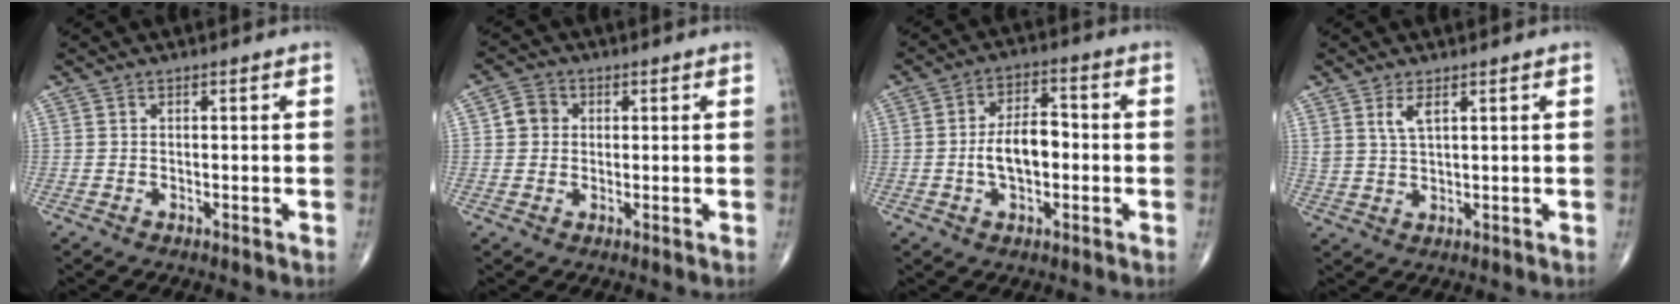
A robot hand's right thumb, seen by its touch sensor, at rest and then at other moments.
{"total": 3.8, "force": [0.6, 3.5, 1.5], "torque": [-0.012, 0.005, 0.004]}
{"total": 8.3, "force": [-1.1, 4.5, 6.8], "torque": [-0.110, 0.024, -0.024]}
{"total": 3.1, "force": [1.7, 1.0, 2.4], "torque": [-0.045, -0.008, 0.038]}